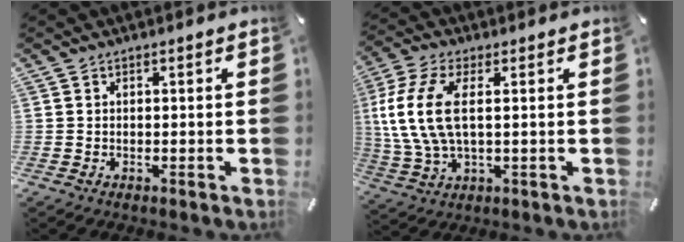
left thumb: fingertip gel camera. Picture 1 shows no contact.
{"total": 12.4, "force": [1.8, 5.9, 10.8], "torque": [-0.242, -0.009, 0.033]}